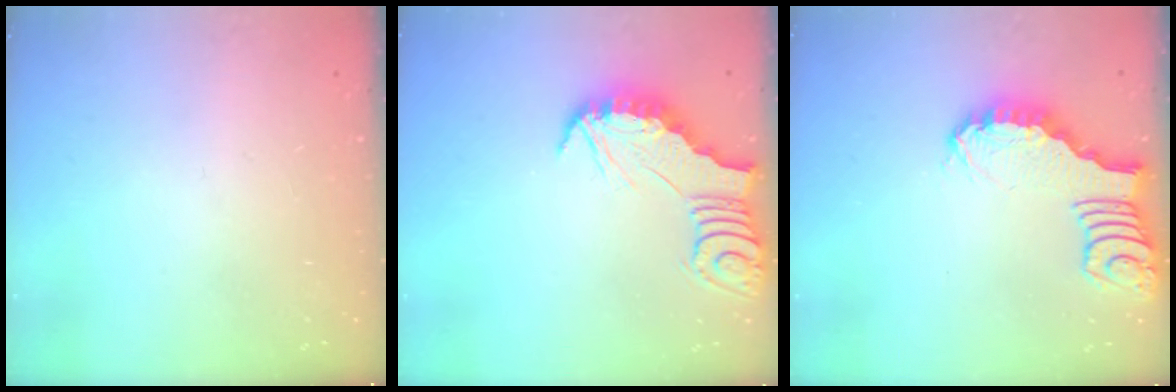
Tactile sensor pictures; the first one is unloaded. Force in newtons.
{"total": 2.8, "press": 2.8, "slide": 0.3}
{"total": 2.1, "press": 2.1, "slide": 0.2}